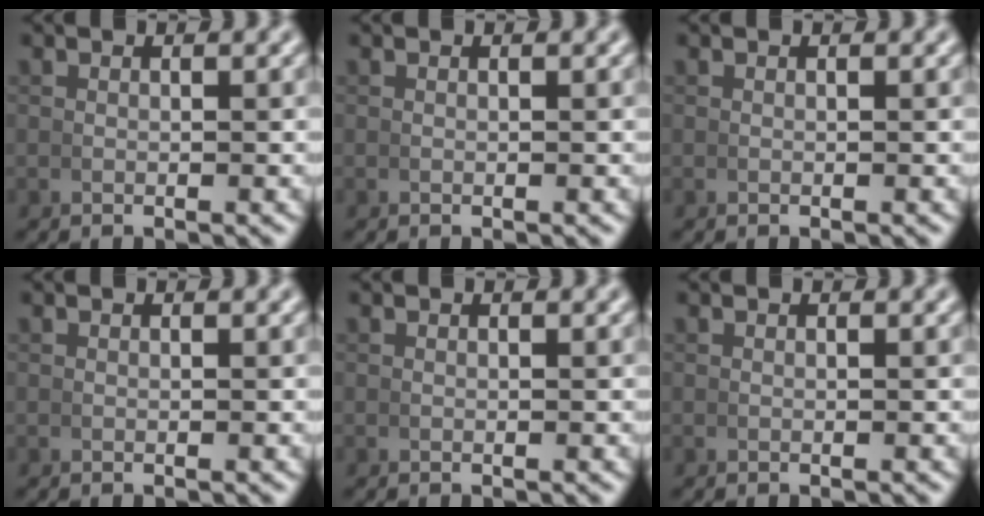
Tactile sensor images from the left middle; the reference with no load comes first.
{"total": 0.0}
{"total": 0.0}
{"total": 0.0}
{"total": 0.0}
{"total": 0.0}